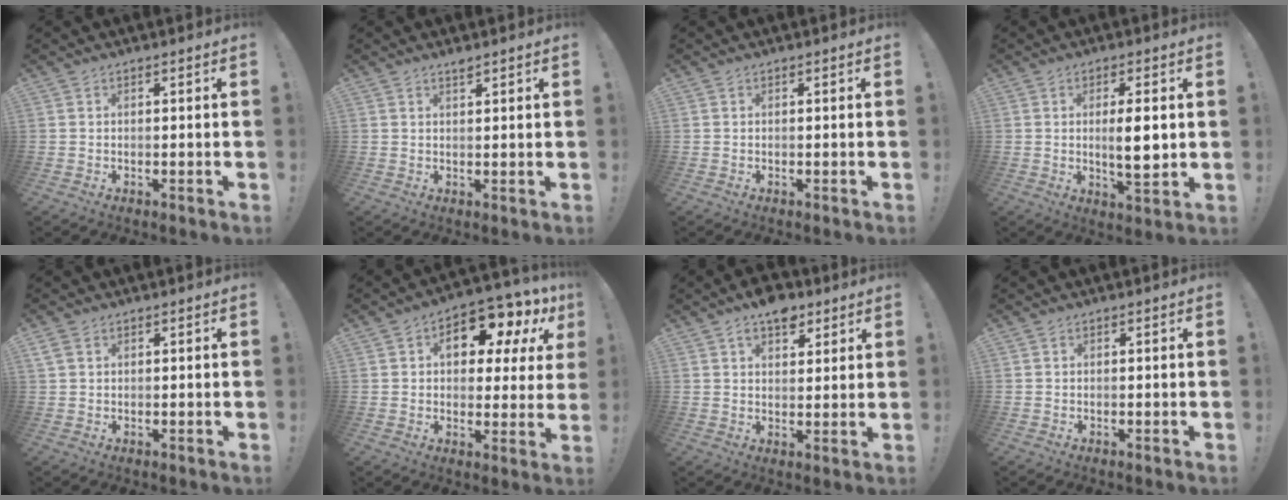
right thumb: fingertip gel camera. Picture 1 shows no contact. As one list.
[{"total": 1.5, "force": [1.4, 0.1, 0.7], "torque": [-0.014, -0.003, 0.024]}, {"total": 0.0}, {"total": 7.9, "force": [0.4, 1.7, 7.7], "torque": [-0.112, -0.016, -0.001]}, {"total": 2.7, "force": [1.4, 1.6, 1.6], "torque": [-0.036, 0.004, 0.030]}, {"total": 13.8, "force": [6.4, 7.2, 9.9], "torque": [-0.138, -0.035, 0.103]}, {"total": 7.8, "force": [5.1, 4.6, 3.8], "torque": [-0.039, -0.027, 0.090]}, {"total": 0.0}]